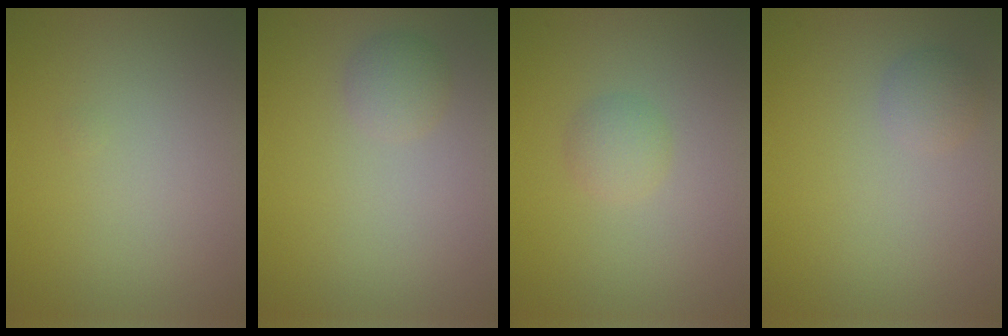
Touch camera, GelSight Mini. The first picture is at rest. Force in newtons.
{"total": 1.5, "press": 1.5, "slide": 0.0}
{"total": 1.5, "press": 1.5, "slide": 0.1}
{"total": 1.3, "press": 1.3, "slide": 0.0}